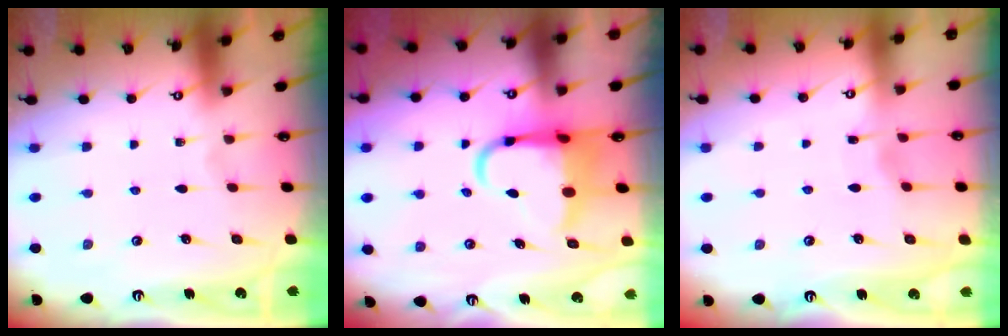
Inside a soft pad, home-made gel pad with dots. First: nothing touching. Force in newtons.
{"total": 8.0, "press": 7.8, "slide": 1.8}
{"total": 2.6, "press": 2.6, "slide": 0.3}